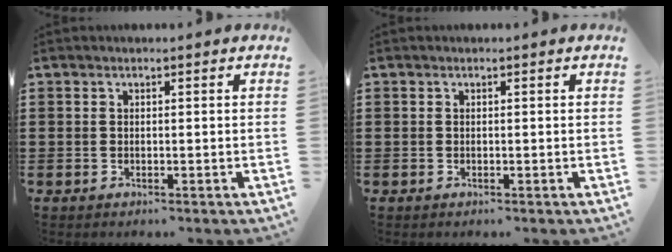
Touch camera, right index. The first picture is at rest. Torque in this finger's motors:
{"motor_torque": [-0.16, 0.58, 0.00, 0.00]}